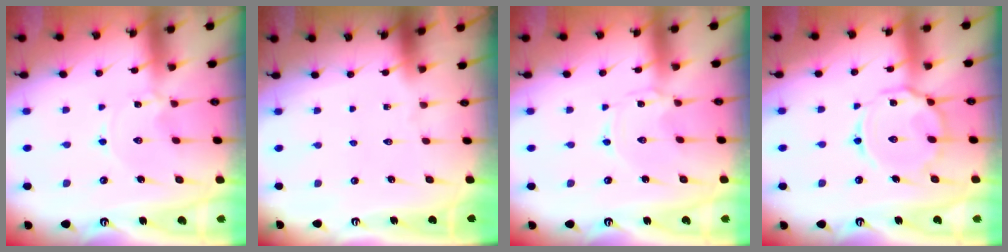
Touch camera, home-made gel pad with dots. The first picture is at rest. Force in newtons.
{"total": 0.0}
{"total": 0.5, "press": 0.4, "slide": 0.2}
{"total": 13.0, "press": 12.9, "slide": 1.0}